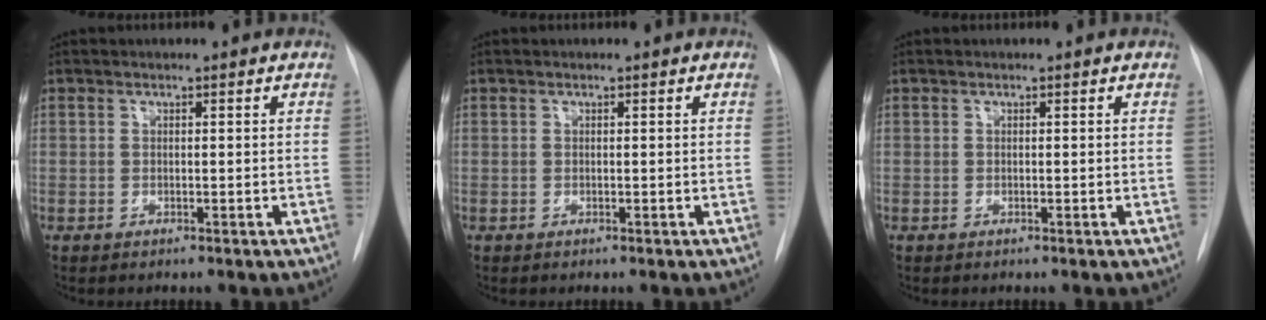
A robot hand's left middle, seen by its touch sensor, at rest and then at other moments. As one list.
[{"total": 0.0}, {"total": 0.0}]